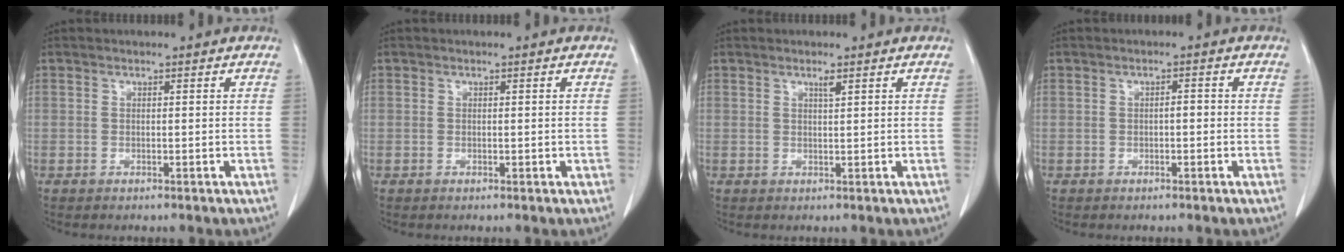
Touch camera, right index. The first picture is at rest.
{"total": 0.7, "force": [-0.1, 0.4, 0.5], "torque": [-0.008, 0.001, 0.001]}
{"total": 1.0, "force": [0.7, -0.1, 0.8], "torque": [-0.015, -0.003, 0.013]}
{"total": 1.1, "force": [-0.2, 0.4, 1.0], "torque": [-0.014, 0.004, -0.004]}